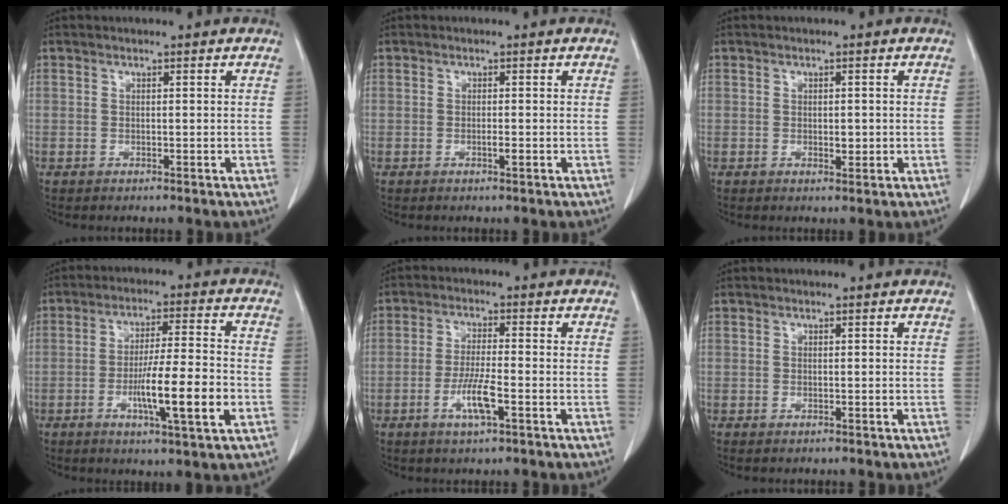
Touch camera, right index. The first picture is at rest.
{"total": 0.9, "force": [-0.2, 0.1, 0.8], "torque": [-0.015, 0.001, -0.001]}
{"total": 1.7, "force": [-0.1, 0.9, 1.5], "torque": [-0.018, 0.000, 0.005]}
{"total": 11.2, "force": [-3.3, 0.5, 10.7], "torque": [-0.178, -0.005, -0.054]}
{"total": 6.1, "force": [-2.5, 0.7, 5.5], "torque": [-0.107, -0.005, -0.045]}
{"total": 0.5, "force": [-0.4, 0.2, 0.3], "torque": [-0.009, -0.001, -0.003]}